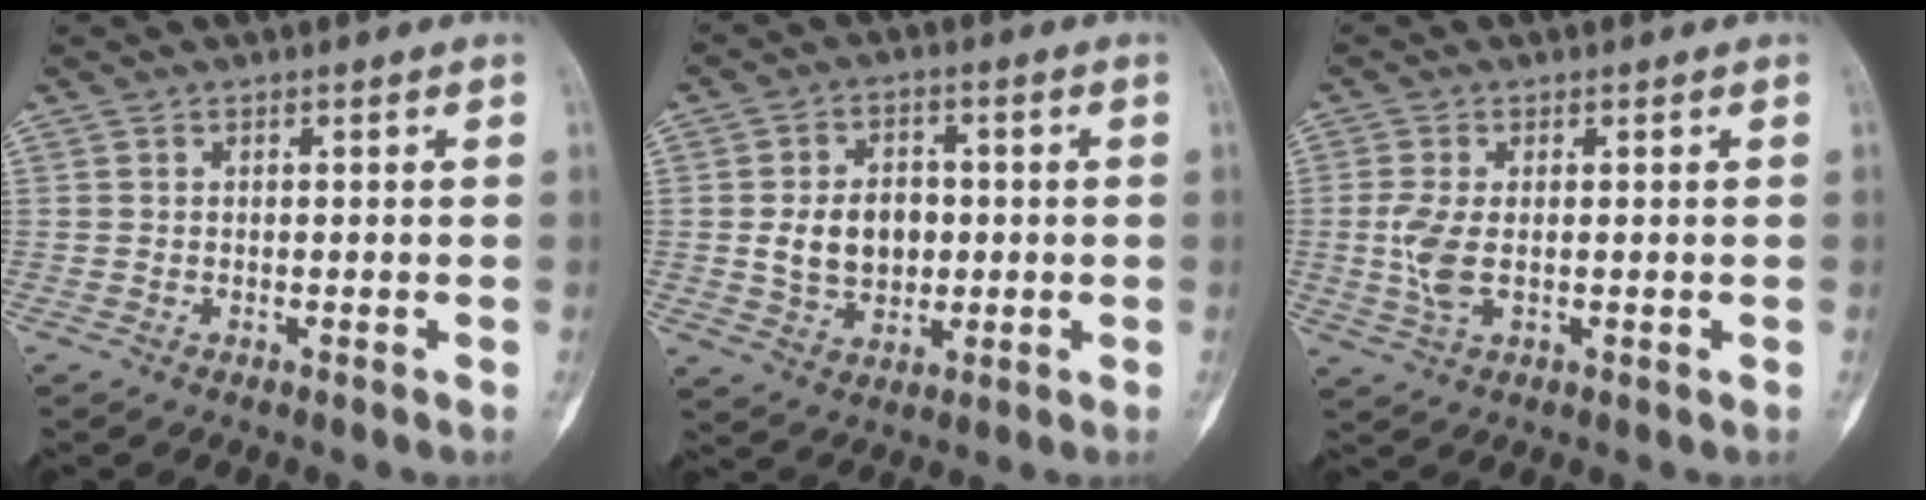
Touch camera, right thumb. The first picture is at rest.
{"total": 9.4, "force": [0.0, 7.0, 6.3], "torque": [-0.082, 0.004, 0.007]}
{"total": 5.2, "force": [-0.1, 2.5, 4.5], "torque": [-0.113, -0.005, -0.001]}